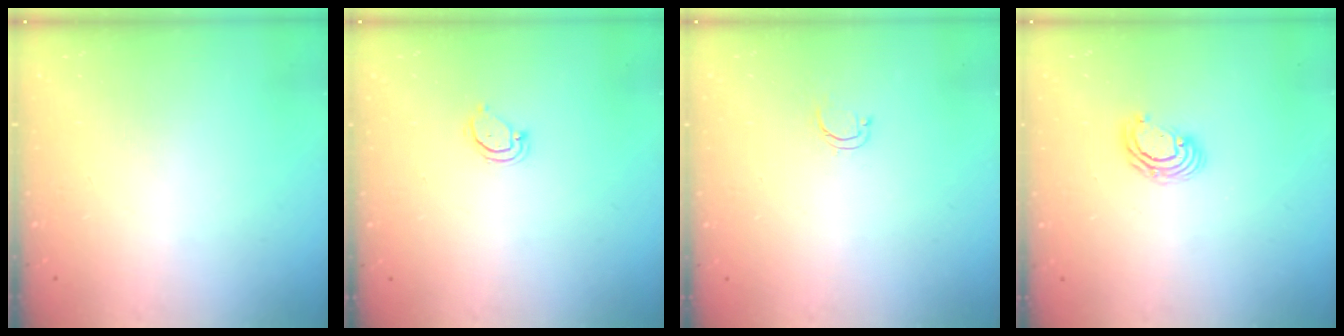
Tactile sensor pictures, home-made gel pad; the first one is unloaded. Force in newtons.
{"total": 3.4, "press": 3.4, "slide": 0.6}
{"total": 3.5, "press": 3.5, "slide": 0.5}
{"total": 4.9, "press": 4.8, "slide": 0.2}